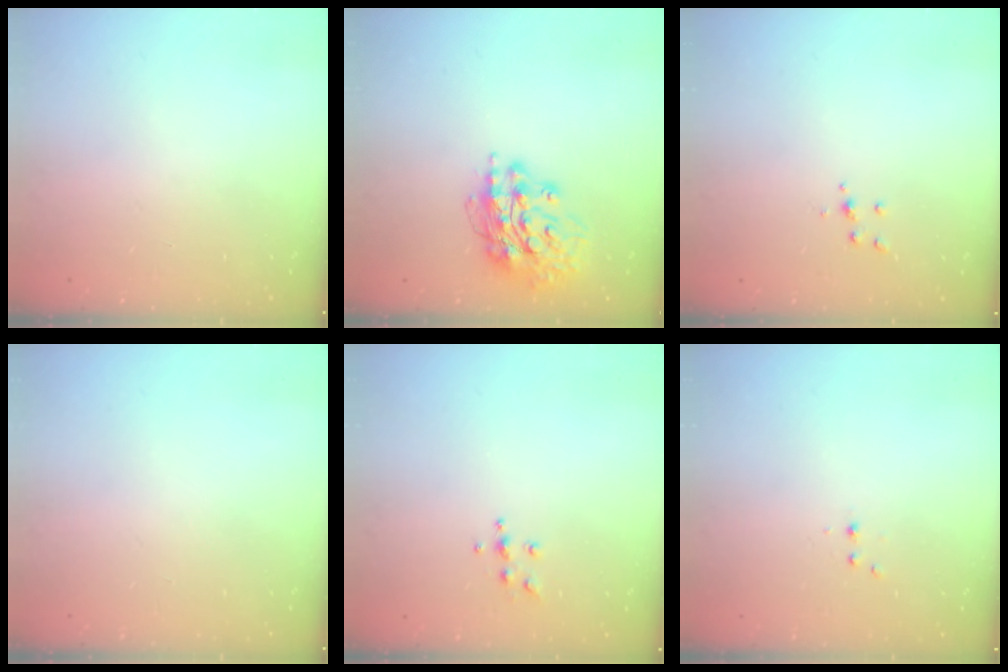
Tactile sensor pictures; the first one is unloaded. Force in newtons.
{"total": 16.7, "press": 16.7, "slide": 1.6}
{"total": 3.6, "press": 3.6, "slide": 0.3}
{"total": 0.0}
{"total": 5.0, "press": 5.0, "slide": 0.5}
{"total": 2.3, "press": 2.1, "slide": 0.9}